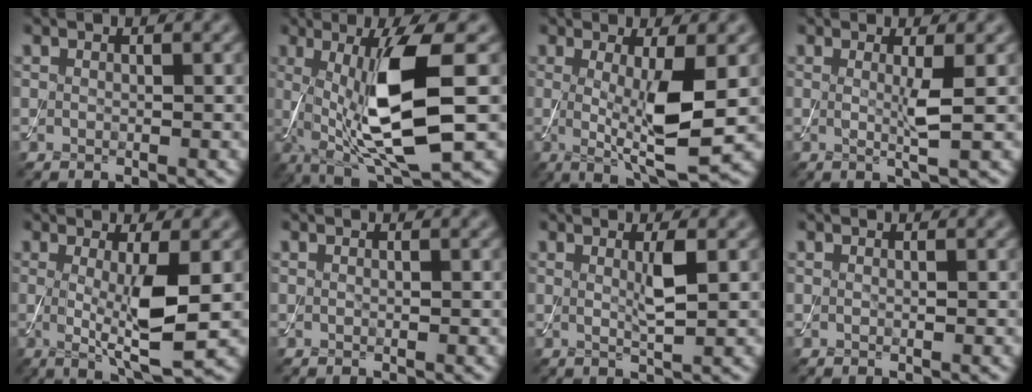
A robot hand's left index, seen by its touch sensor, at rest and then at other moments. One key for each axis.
{"total": 10.9, "fx": 0.1, "fy": 2.6, "fz": 10.6, "tx": -0.185, "ty": -0.009, "tz": 0.012}
{"total": 6.4, "fx": 0.0, "fy": 1.3, "fz": 6.3, "tx": -0.106, "ty": -0.017, "tz": 0.003}
{"total": 2.2, "fx": 0.1, "fy": 0.1, "fz": 2.2, "tx": -0.046, "ty": -0.007, "tz": -0.002}
{"total": 5.7, "fx": -0.1, "fy": 1.0, "fz": 5.6, "tx": -0.099, "ty": -0.016, "tz": 0.002}
{"total": 0.0}
{"total": 2.3, "fx": 0.5, "fy": 0.3, "fz": 2.2, "tx": -0.042, "ty": -0.004, "tz": 0.008}
{"total": 0.0}